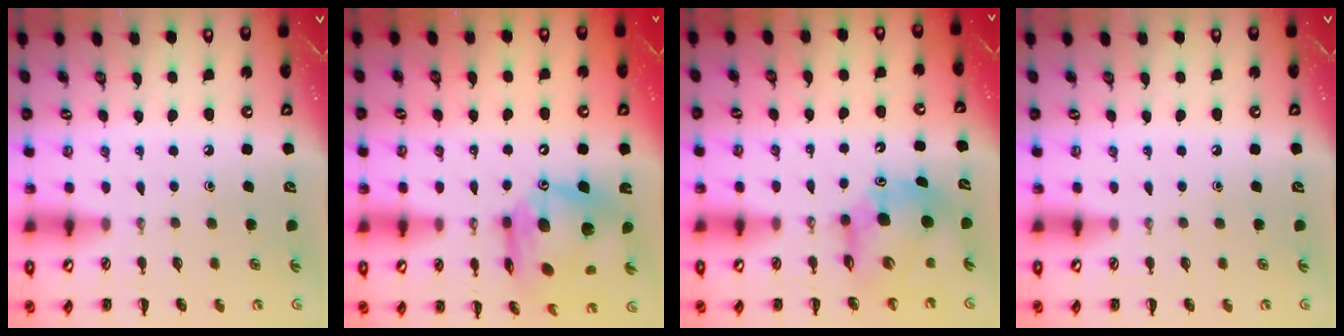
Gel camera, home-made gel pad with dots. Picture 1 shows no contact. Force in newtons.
{"total": 15.4, "press": 14.6, "slide": 5.0}
{"total": 10.2, "press": 9.8, "slide": 2.9}
{"total": 0.0}